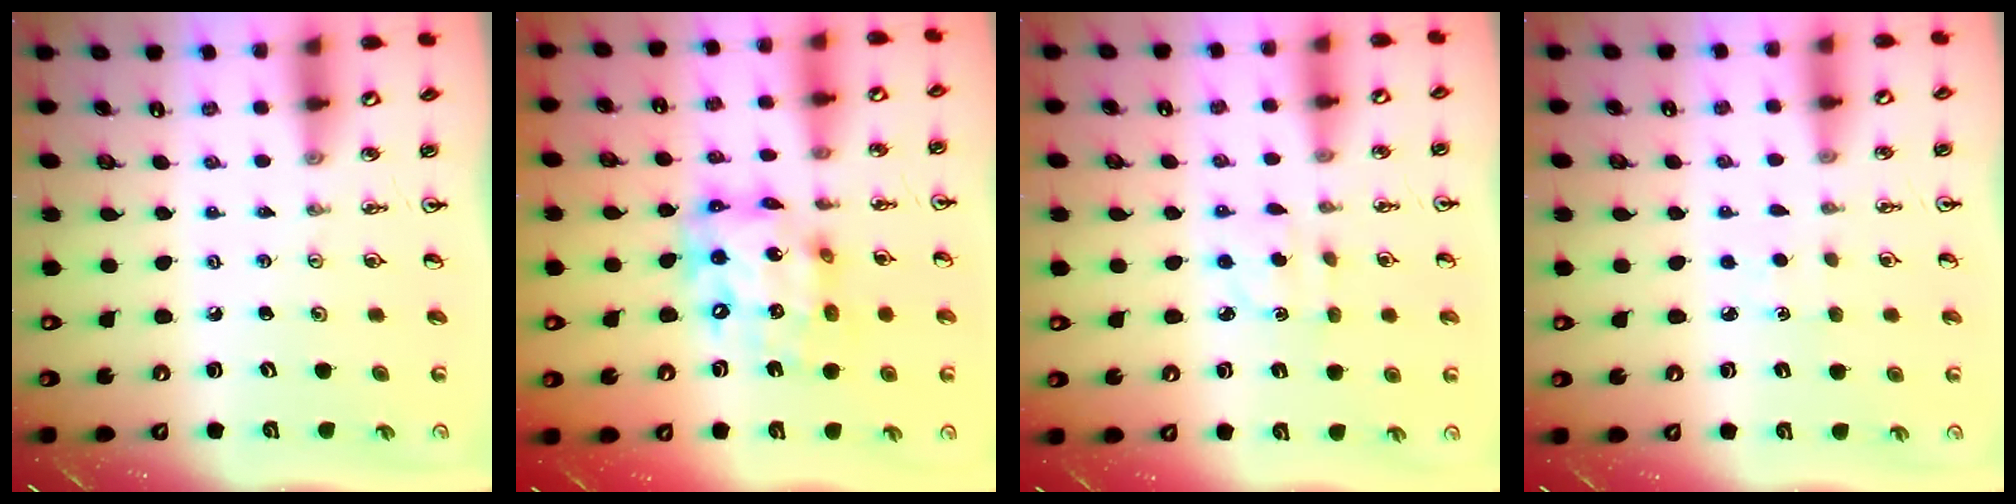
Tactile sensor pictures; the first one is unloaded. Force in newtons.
{"total": 15.1, "press": 15.0, "slide": 1.0}
{"total": 2.4, "press": 2.2, "slide": 0.8}
{"total": 2.4, "press": 2.4, "slide": 0.3}